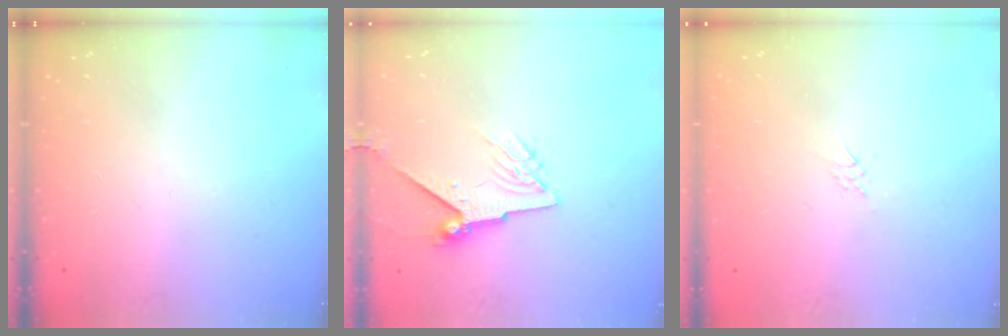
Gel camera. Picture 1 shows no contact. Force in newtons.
{"total": 9.1, "press": 9.1, "slide": 1.0}
{"total": 2.2, "press": 2.2, "slide": 0.4}